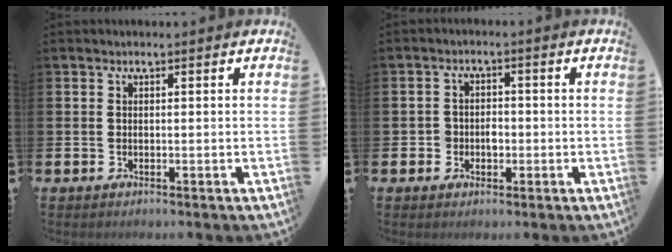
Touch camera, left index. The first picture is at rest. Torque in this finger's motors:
{"motor_torque": [0.12, -0.03, 0.03, 0.04]}